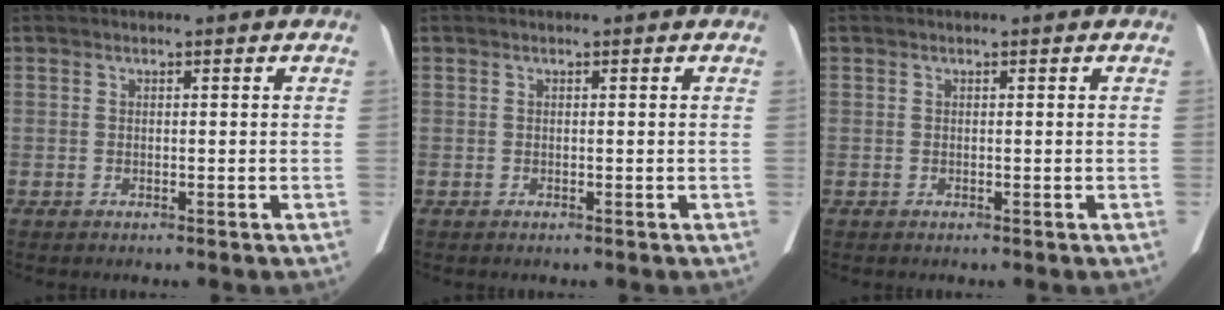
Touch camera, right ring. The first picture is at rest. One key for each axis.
{"total": 0.0}
{"total": 0.0}